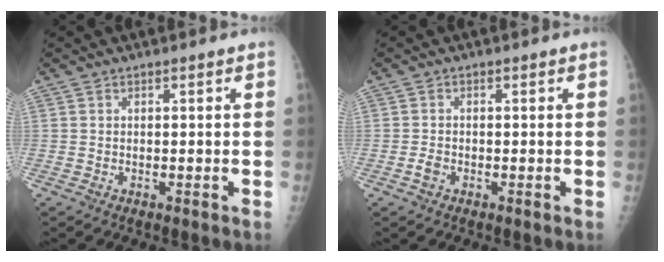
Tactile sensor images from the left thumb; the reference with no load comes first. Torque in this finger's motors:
{"motor_torque": [-0.25, 0.14, 0.21, 0.18, 0.03]}